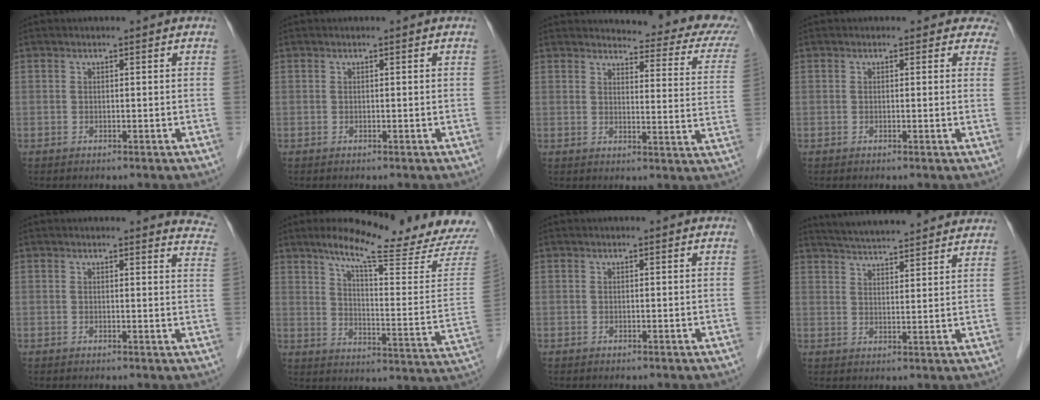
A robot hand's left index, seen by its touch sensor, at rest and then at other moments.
{"total": 0.0}
{"total": 17.1, "force": [15.7, 3.4, 5.9], "torque": [-0.041, -0.065, 0.146]}
{"total": 3.4, "force": [2.8, 1.9, 0.1], "torque": [0.027, -0.010, 0.000]}
{"total": 6.9, "force": [6.7, 1.1, 0.9], "torque": [0.021, -0.035, 0.034]}
{"total": 19.7, "force": [17.4, -0.7, 9.1], "torque": [-0.138, -0.073, 0.227]}
{"total": 0.0}
{"total": 17.5, "force": [16.1, 2.3, 6.4], "torque": [-0.097, 0.035, 0.218]}